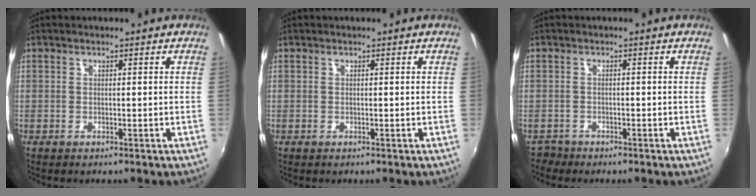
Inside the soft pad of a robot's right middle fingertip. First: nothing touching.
{"total": 0.0}
{"total": 1.7, "force": [-1.6, 0.5, -0.2], "torque": [0.001, -0.003, -0.032]}